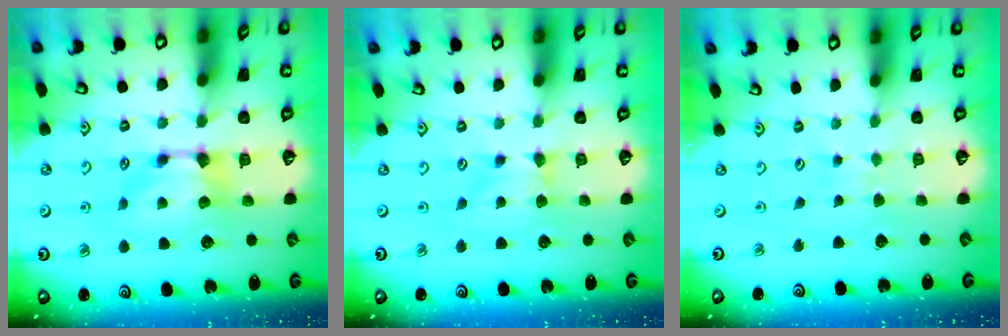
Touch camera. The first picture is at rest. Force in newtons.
{"total": 2.4, "press": 2.3, "slide": 0.5}
{"total": 4.4, "press": 4.4, "slide": 0.3}